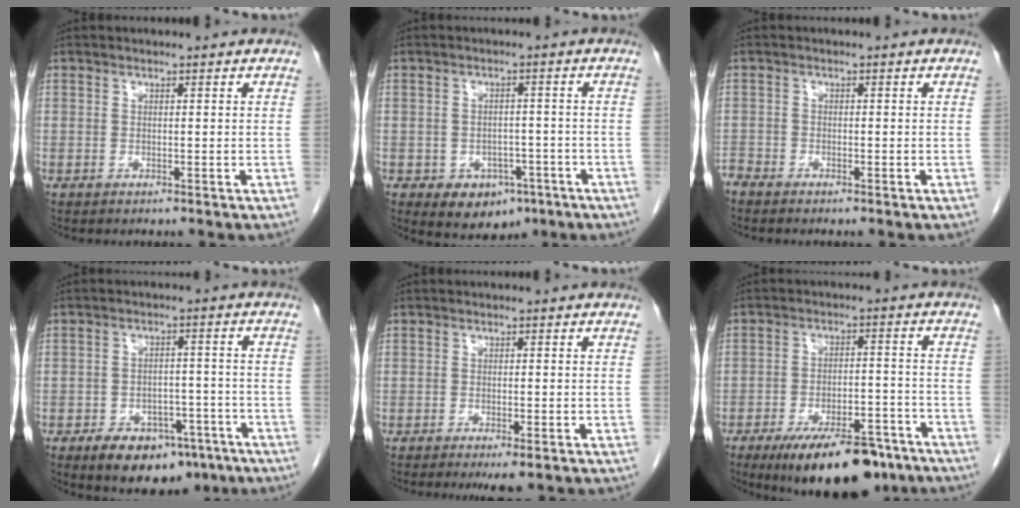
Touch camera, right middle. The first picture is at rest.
{"total": 6.9, "force": [-3.6, 5.0, 3.2], "torque": [-0.038, 0.005, -0.040]}
{"total": 1.6, "force": [-1.6, 0.3, 0.2], "torque": [-0.002, -0.003, -0.030]}
{"total": 11.3, "force": [-7.3, 6.4, 5.8], "torque": [-0.068, 0.014, -0.101]}
{"total": 2.9, "force": [-1.9, 0.5, 2.2], "torque": [-0.029, -0.008, -0.026]}
{"total": 14.8, "force": [-11.0, 4.9, 8.7], "torque": [-0.110, 0.005, -0.168]}